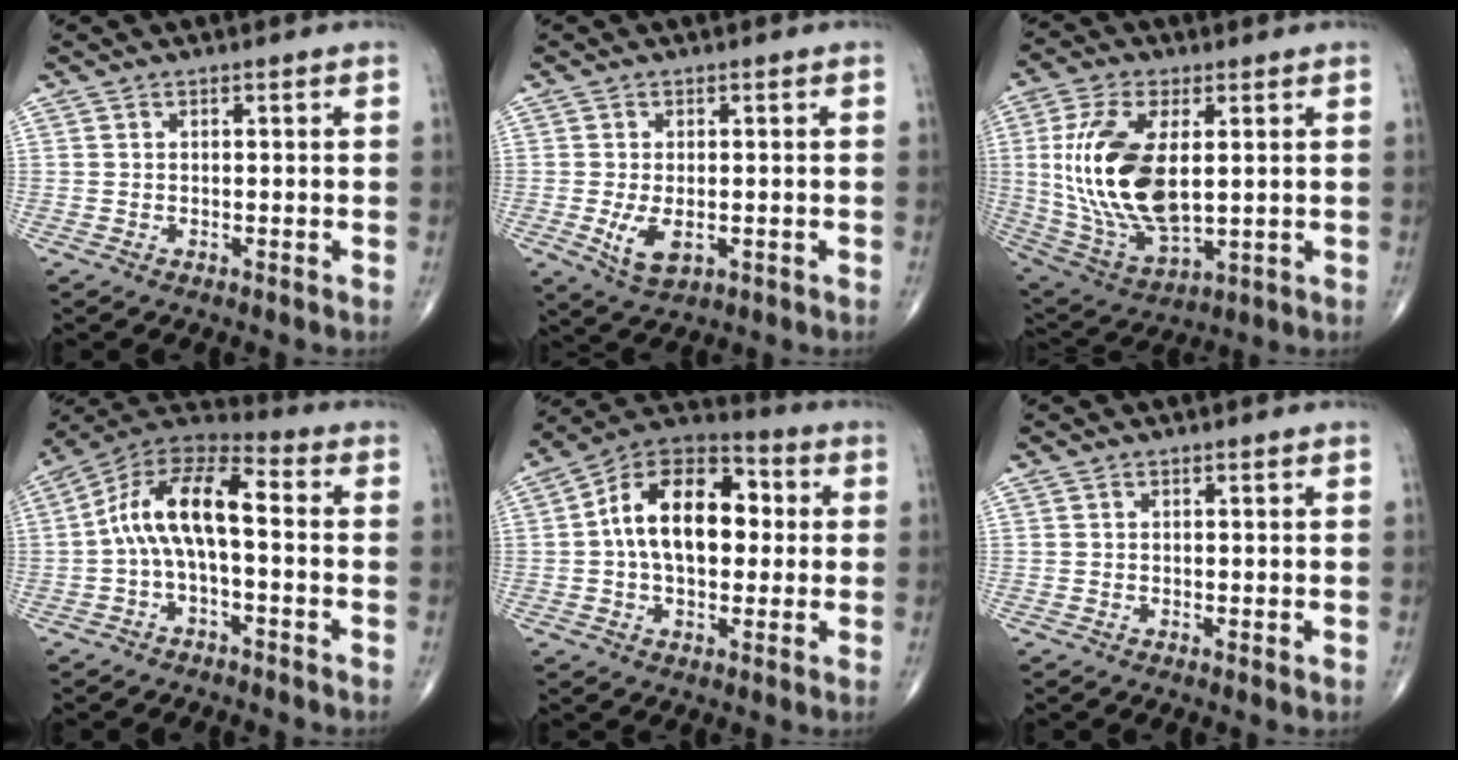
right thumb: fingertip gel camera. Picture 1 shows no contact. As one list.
[{"total": 5.4, "force": [-1.1, 2.9, 4.5], "torque": [-0.083, -0.012, -0.014]}, {"total": 19.0, "force": [2.2, 9.4, 16.3], "torque": [-0.333, -0.017, 0.052]}, {"total": 12.7, "force": [-0.6, 5.5, 11.4], "torque": [-0.207, 0.052, -0.024]}, {"total": 17.0, "force": [1.5, 10.5, 13.3], "torque": [-0.192, 0.033, 0.013]}, {"total": 0.6, "force": [-0.1, 0.2, 0.5], "torque": [-0.012, -0.004, -0.002]}]